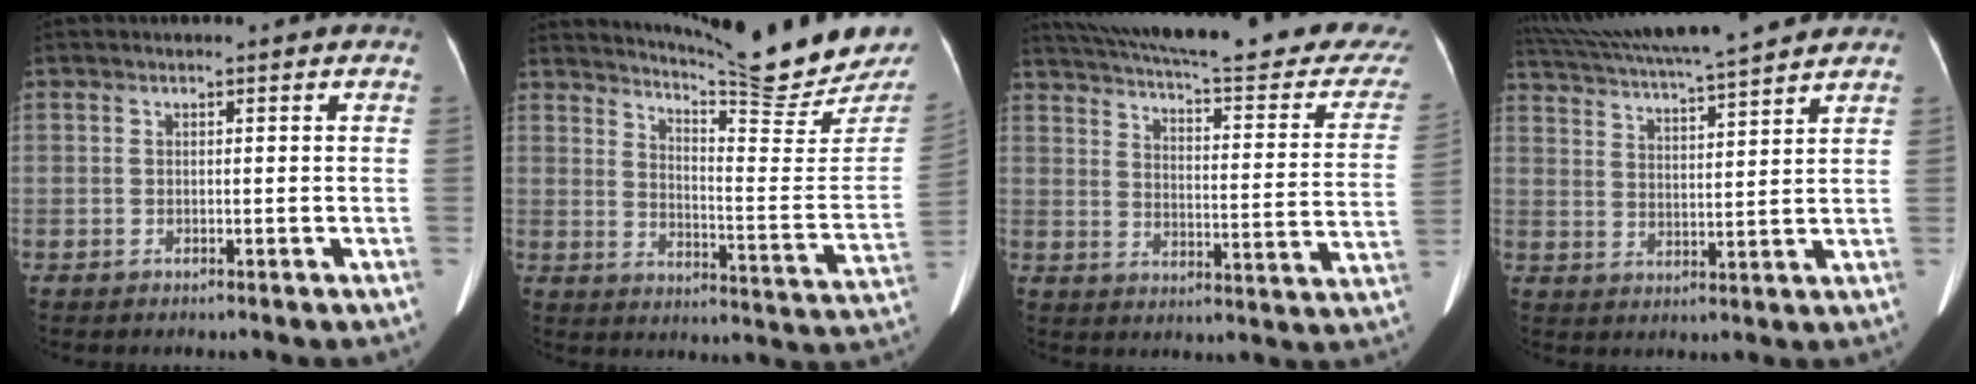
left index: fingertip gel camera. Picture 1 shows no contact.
{"total": 19.8, "force": [18.5, 0.7, 6.9], "torque": [-0.106, -0.099, 0.234]}
{"total": 31.7, "force": [27.3, 4.8, 15.5], "torque": [-0.240, -0.058, 0.332]}
{"total": 17.8, "force": [15.8, 0.4, 8.2], "torque": [-0.152, 0.036, 0.244]}